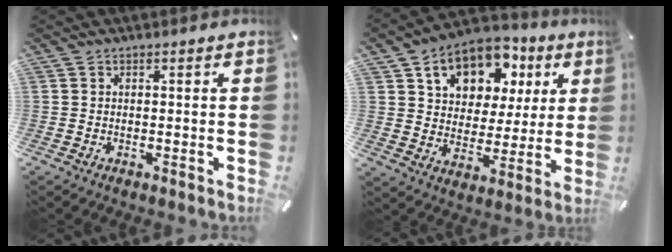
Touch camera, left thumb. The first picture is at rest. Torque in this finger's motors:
{"motor_torque": [2.17, 2.18, 1.59, -1.18, 0.20]}